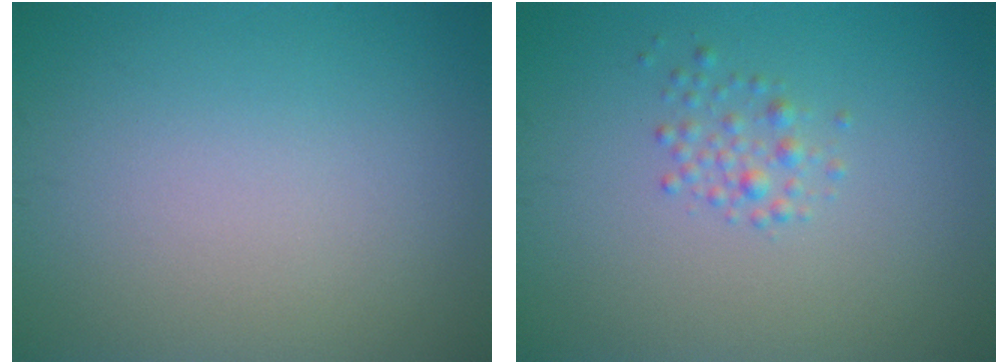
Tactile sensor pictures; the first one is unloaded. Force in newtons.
{"total": 1.4, "press": 1.4, "slide": 0.0}